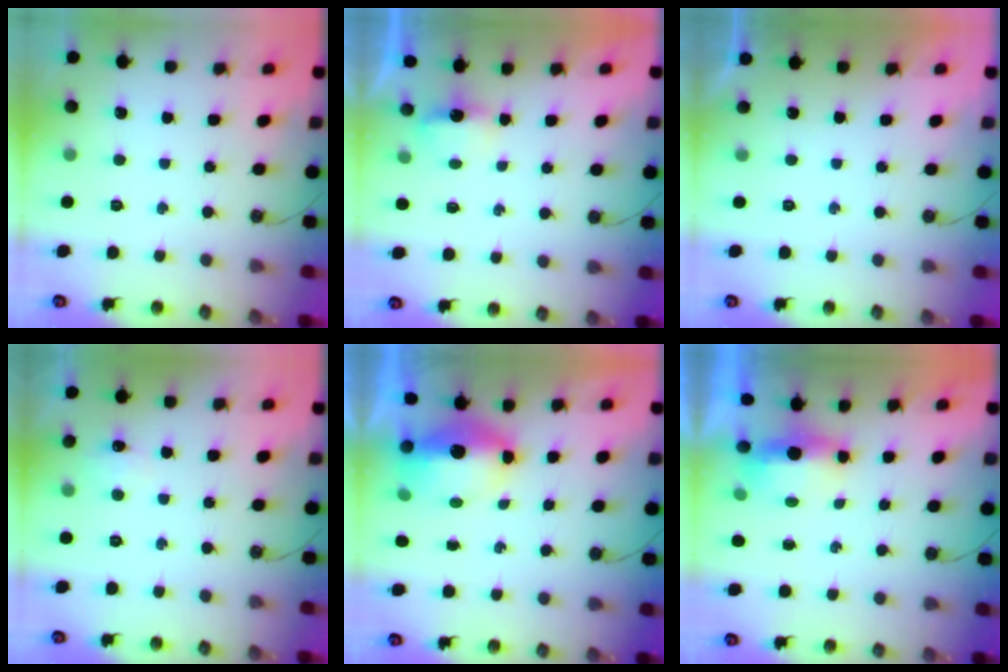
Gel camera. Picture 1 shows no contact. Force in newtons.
{"total": 3.2, "press": 3.2, "slide": 0.5}
{"total": 0.0}
{"total": 6.3, "press": 6.3, "slide": 0.8}
{"total": 7.8, "press": 7.7, "slide": 0.8}
{"total": 5.1, "press": 4.9, "slide": 1.2}